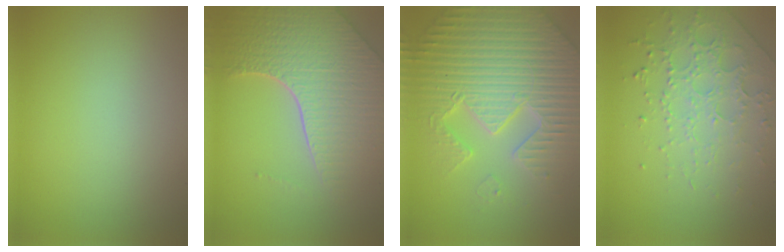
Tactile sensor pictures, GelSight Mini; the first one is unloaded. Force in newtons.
{"total": 8.2, "press": 5.9, "slide": 5.8}
{"total": 7.7, "press": 7.4, "slide": 1.9}
{"total": 4.5, "press": 3.1, "slide": 3.2}